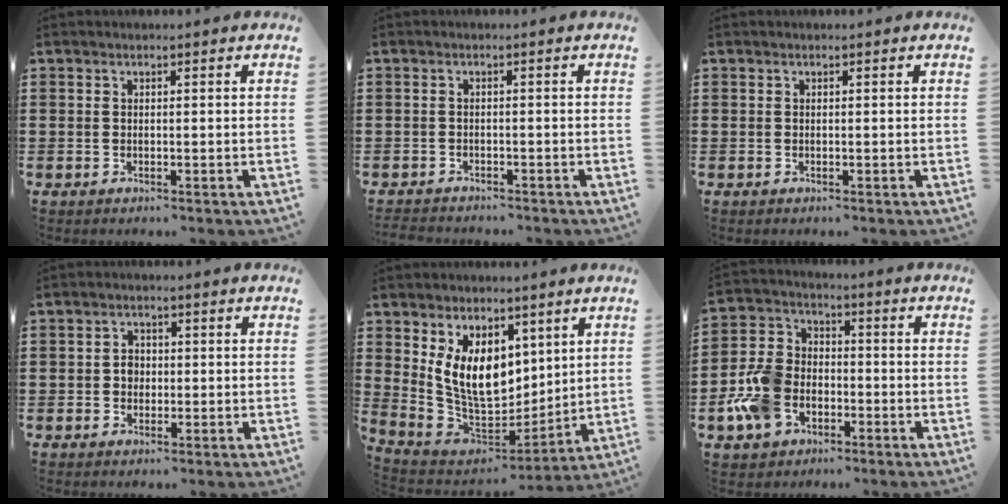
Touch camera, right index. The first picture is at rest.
{"total": 1.1, "force": [-1.1, 0.2, -0.2], "torque": [-0.002, 0.002, -0.026]}
{"total": 0.0}
{"total": 2.1, "force": [-0.2, 1.8, 1.1], "torque": [-0.025, 0.007, -0.006]}
{"total": 10.5, "force": [3.4, 7.2, 6.8], "torque": [-0.166, -0.010, 0.066]}
{"total": 8.9, "force": [-3.6, 6.4, 5.1], "torque": [-0.137, 0.013, -0.072]}